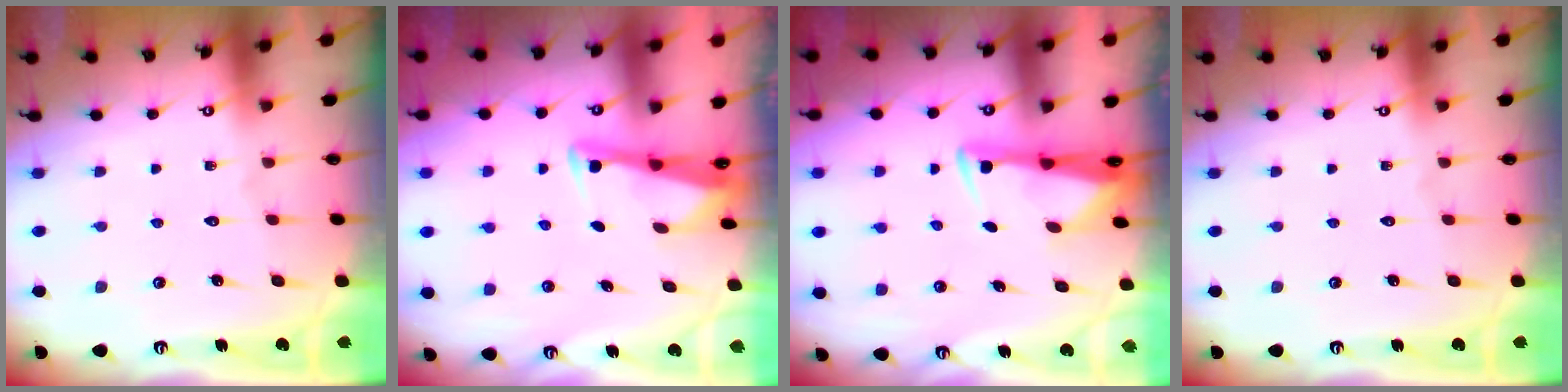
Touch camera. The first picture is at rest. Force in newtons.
{"total": 2.9, "press": 2.9, "slide": 0.4}
{"total": 3.0, "press": 2.8, "slide": 0.9}
{"total": 0.0}